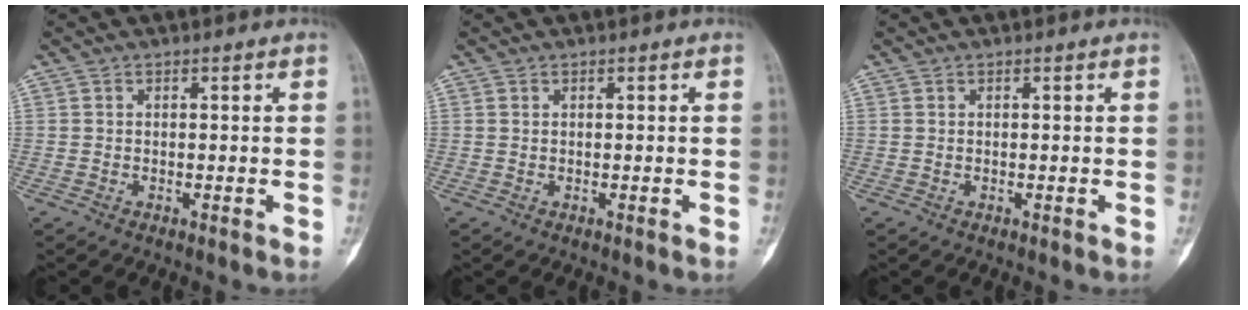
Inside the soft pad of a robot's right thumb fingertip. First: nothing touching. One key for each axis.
{"total": 0.0}
{"total": 0.0}